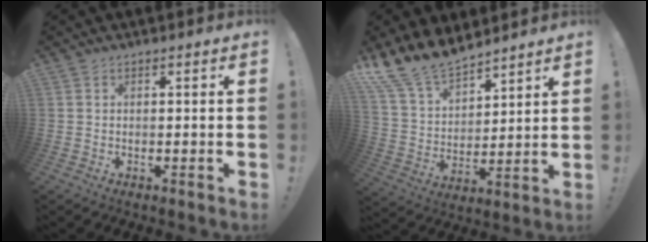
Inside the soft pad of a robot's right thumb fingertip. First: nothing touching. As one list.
[{"total": 14.9, "force": [13.0, 5.8, 4.6], "torque": [-0.115, -0.095, 0.245]}]